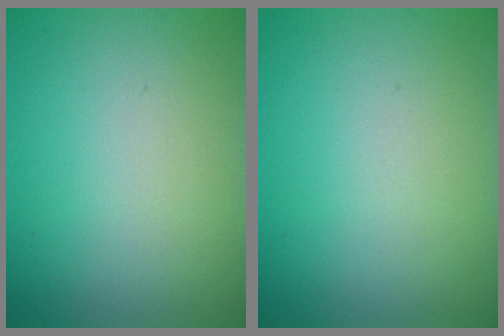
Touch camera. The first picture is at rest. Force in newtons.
{"total": 0.0}